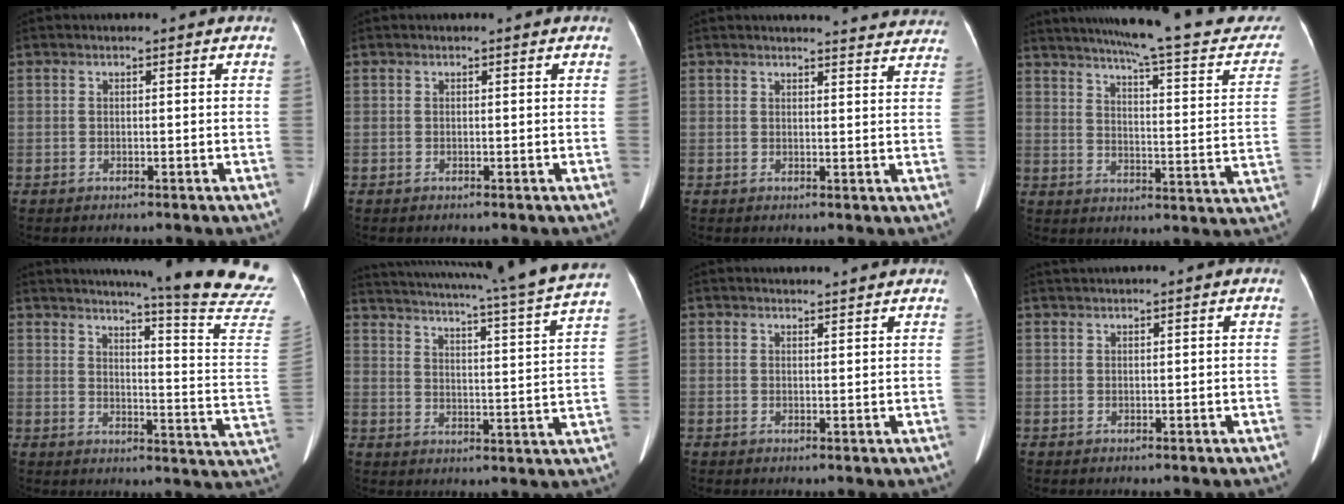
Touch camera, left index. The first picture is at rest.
{"total": 0.0}
{"total": 15.9, "force": [15.4, 2.2, 3.2], "torque": [-0.014, -0.029, 0.156]}
{"total": 25.5, "force": [21.9, 3.2, 12.7], "torque": [-0.176, -0.029, 0.267]}
{"total": 24.8, "force": [21.9, -1.4, 11.4], "torque": [-0.164, -0.120, 0.253]}
{"total": 24.1, "force": [20.5, -0.4, 12.6], "torque": [-0.208, -0.038, 0.261]}
{"total": 4.5, "force": [4.4, 0.4, 1.0], "torque": [-0.016, 0.016, 0.051]}
{"total": 2.3, "force": [2.1, -0.4, 0.8], "torque": [-0.012, 0.021, 0.046]}